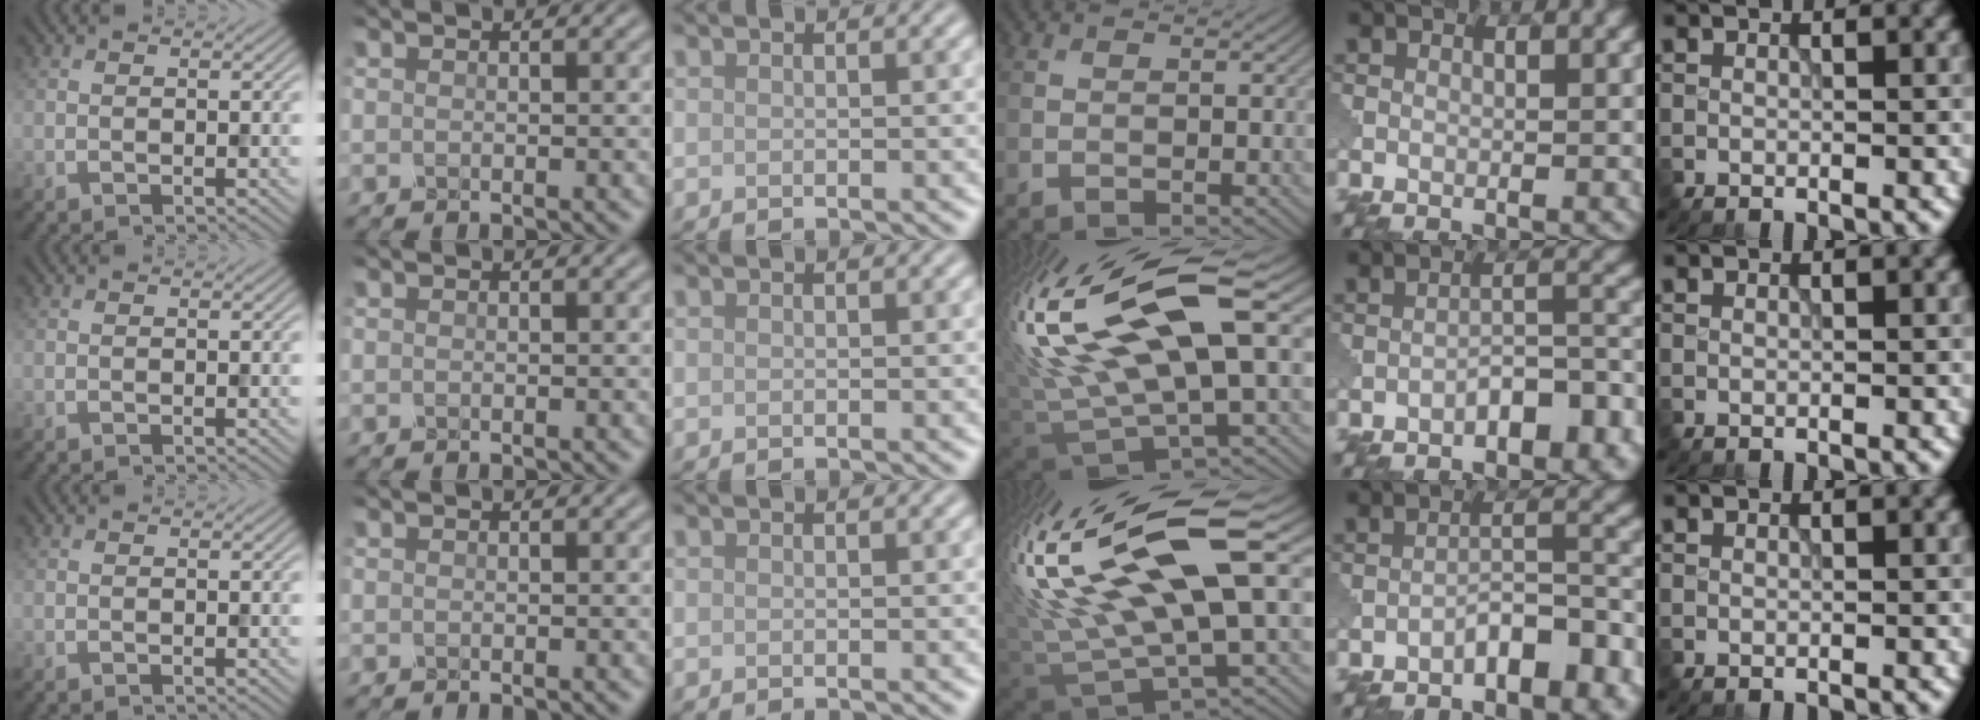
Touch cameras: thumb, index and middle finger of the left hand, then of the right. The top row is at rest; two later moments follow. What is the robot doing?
{"motion": "shake", "object": "salt shaker"}